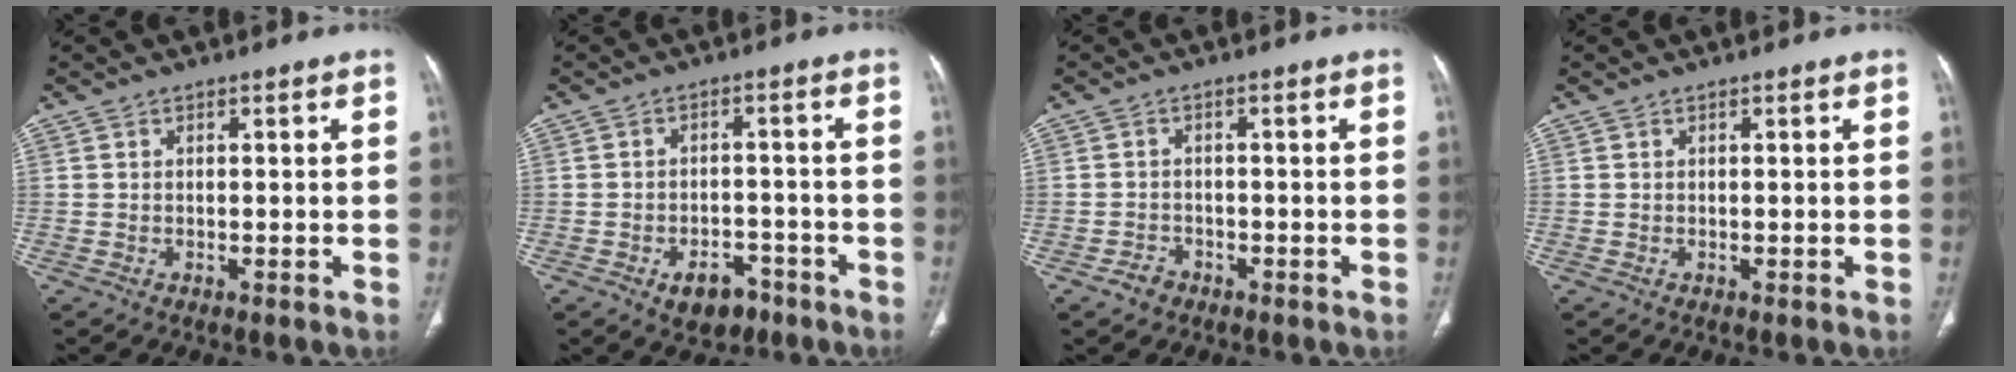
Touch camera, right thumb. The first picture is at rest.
{"total": 6.4, "force": [-3.6, 4.2, 3.3], "torque": [-0.028, 0.028, -0.048]}
{"total": 2.4, "force": [-1.6, 1.8, 0.6], "torque": [-0.010, 0.014, -0.025]}
{"total": 0.0}